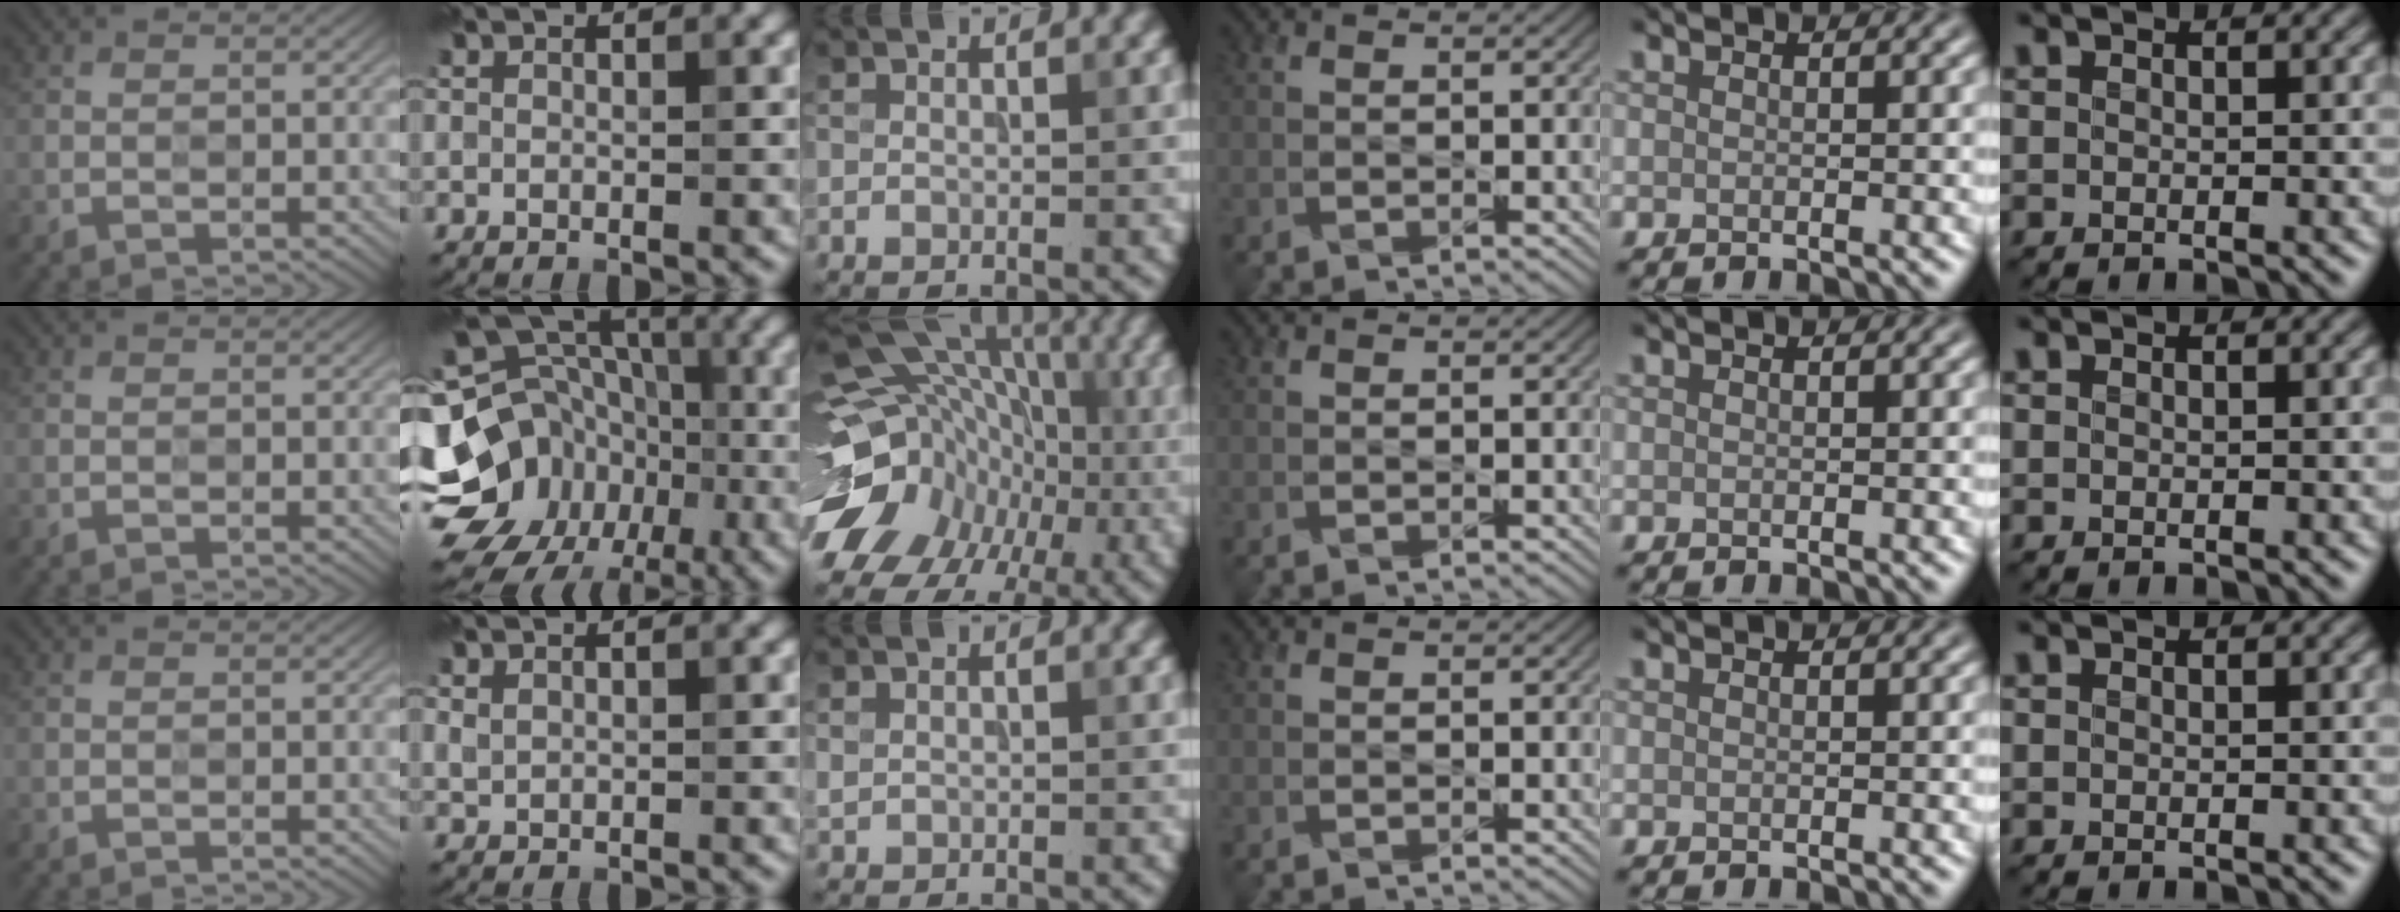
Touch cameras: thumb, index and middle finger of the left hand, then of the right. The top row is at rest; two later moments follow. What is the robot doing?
{"motion": "press", "object": "sticky note"}